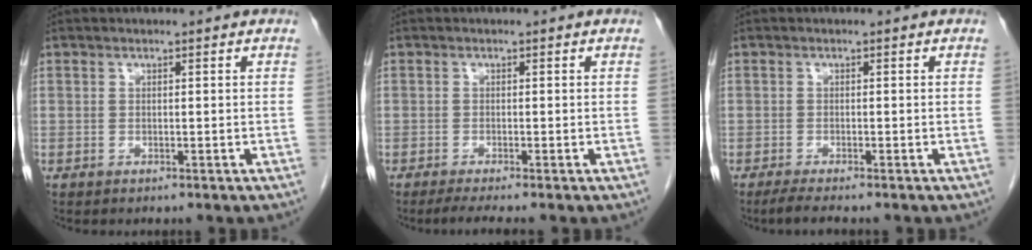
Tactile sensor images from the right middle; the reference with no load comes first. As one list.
[{"total": 2.9, "force": [-2.4, -0.4, 1.7], "torque": [-0.030, -0.008, -0.043]}, {"total": 2.6, "force": [-2.2, -0.2, 1.5], "torque": [-0.032, -0.007, -0.039]}]